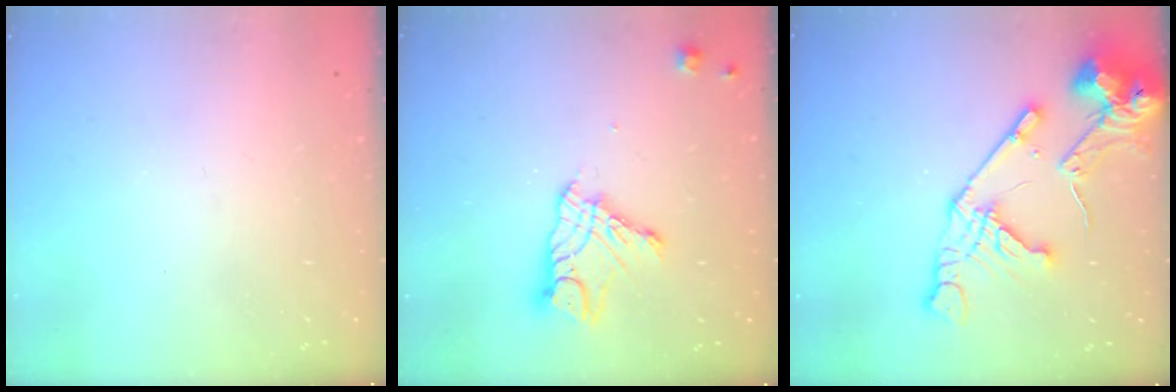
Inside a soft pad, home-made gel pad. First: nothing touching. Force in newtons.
{"total": 11.2, "press": 11.1, "slide": 0.9}
{"total": 18.4, "press": 18.3, "slide": 2.1}